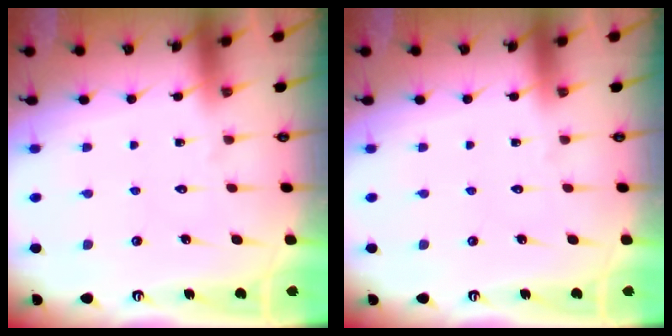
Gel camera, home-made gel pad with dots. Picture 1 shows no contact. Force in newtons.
{"total": 0.0}